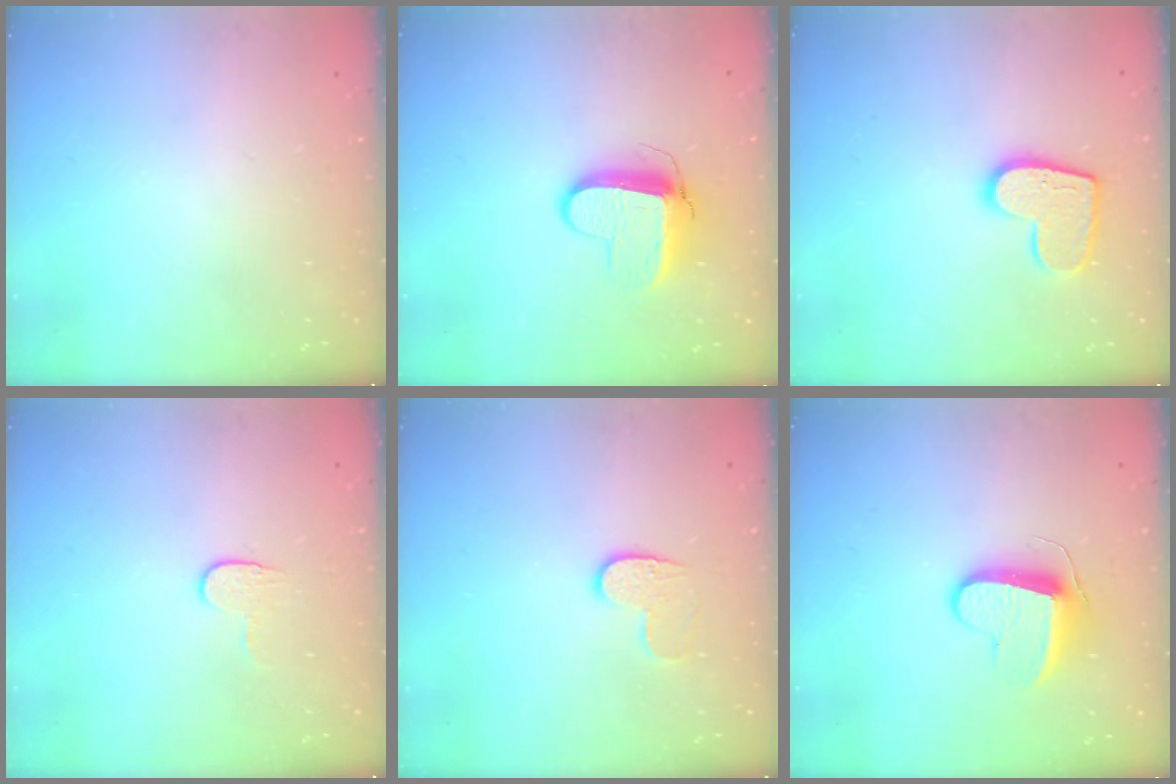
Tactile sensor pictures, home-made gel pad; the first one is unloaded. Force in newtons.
{"total": 8.9, "press": 8.8, "slide": 1.0}
{"total": 12.7, "press": 12.6, "slide": 0.8}
{"total": 3.8, "press": 3.8, "slide": 0.4}
{"total": 6.1, "press": 6.1, "slide": 0.5}
{"total": 9.4, "press": 9.4, "slide": 0.5}